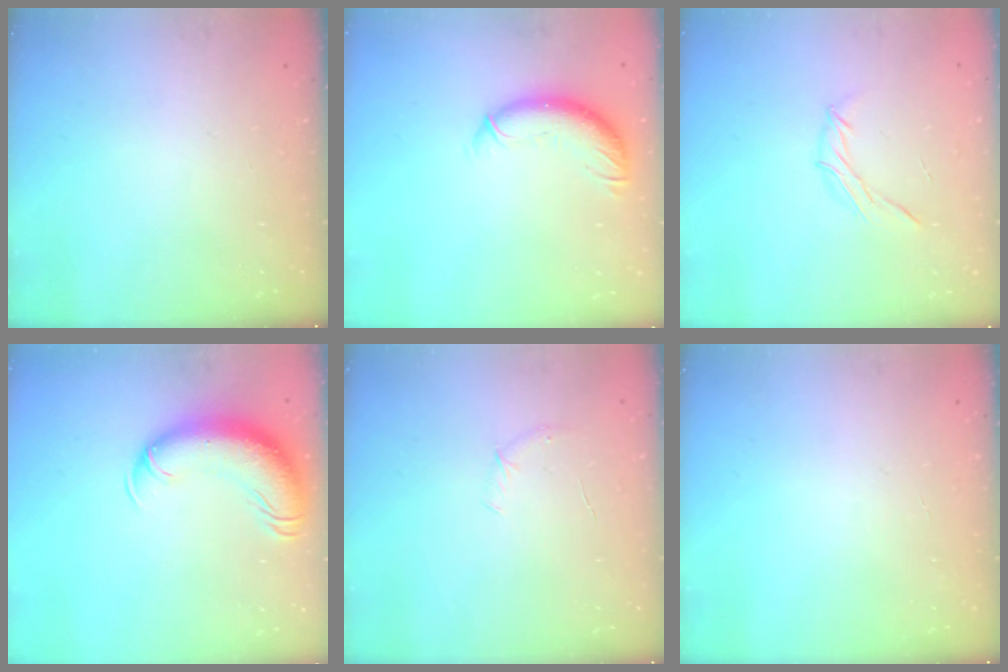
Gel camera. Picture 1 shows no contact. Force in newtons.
{"total": 10.0, "press": 9.8, "slide": 1.9}
{"total": 7.2, "press": 7.0, "slide": 1.8}
{"total": 16.5, "press": 16.1, "slide": 3.8}
{"total": 4.2, "press": 4.1, "slide": 1.2}
{"total": 0.0}